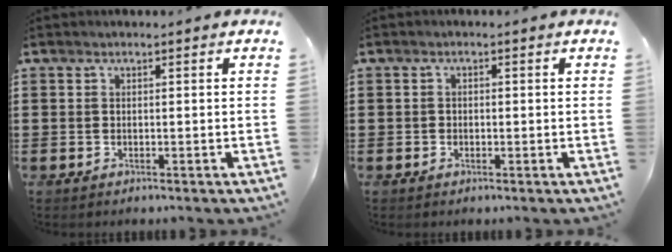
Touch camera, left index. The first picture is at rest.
{"total": 0.8, "force": [-0.5, 0.6, 0.2], "torque": [-0.006, 0.000, -0.010]}